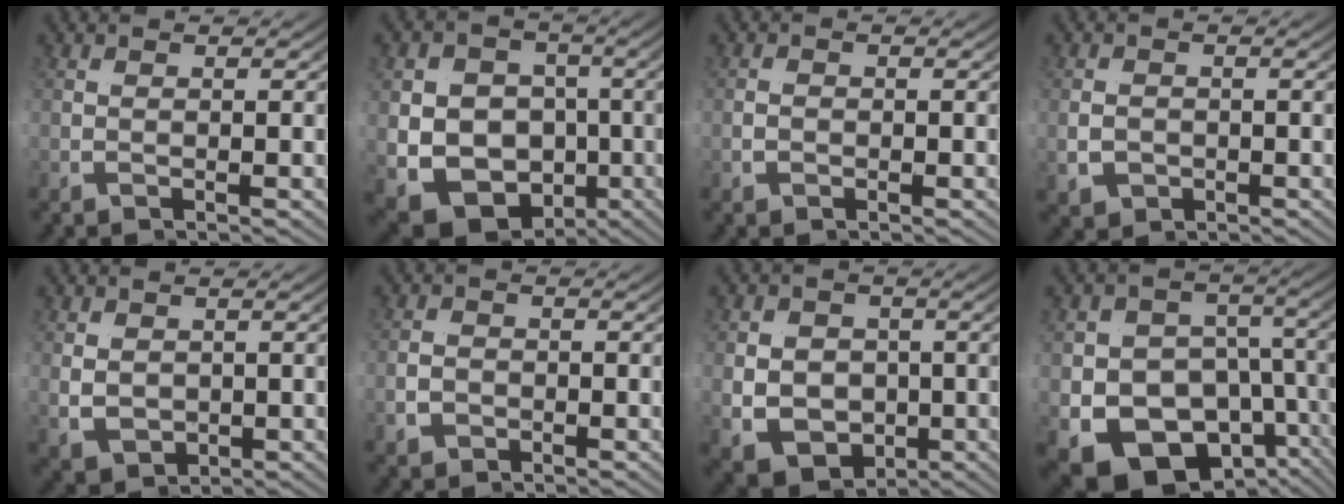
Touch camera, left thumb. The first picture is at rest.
{"total": 14.2, "force": [-2.4, 11.4, 8.2], "torque": [-0.148, -0.048, -0.033]}
{"total": 0.6, "force": [-0.4, 0.1, -0.5], "torque": [0.005, -0.003, -0.007]}
{"total": 0.8, "force": [-0.1, 0.8, 0.0], "torque": [-0.002, -0.003, 0.000]}
{"total": 2.5, "force": [0.3, 1.9, 1.6], "torque": [-0.022, -0.010, 0.012]}
{"total": 1.1, "force": [-0.5, 0.5, -0.8], "torque": [0.004, -0.004, -0.009]}
{"total": 11.2, "force": [-0.5, 9.6, 5.8], "torque": [-0.109, -0.022, -0.011]}
{"total": 13.5, "force": [-4.3, 10.4, 7.4], "torque": [-0.133, -0.053, -0.066]}